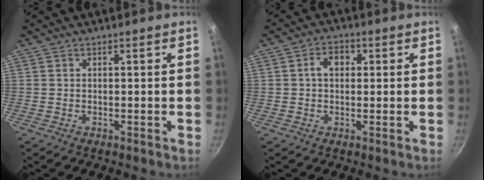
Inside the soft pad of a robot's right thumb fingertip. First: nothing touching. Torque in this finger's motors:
{"motor_torque": [0.29, 1.41, 0.41, 0.02, 0.00]}